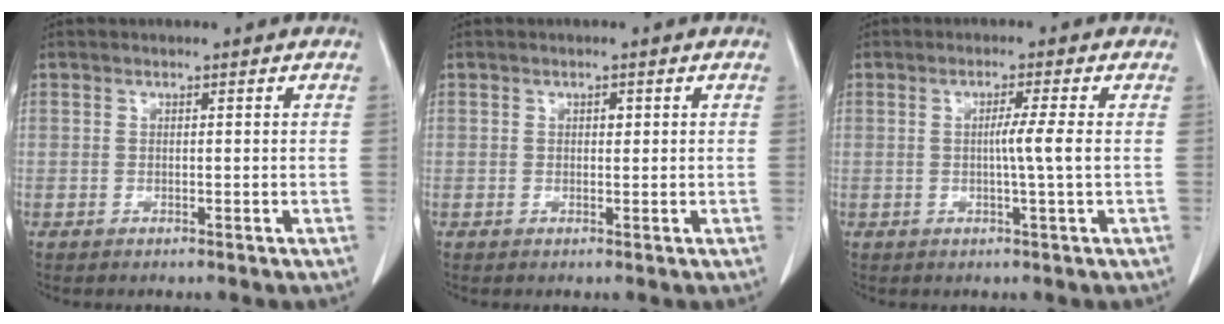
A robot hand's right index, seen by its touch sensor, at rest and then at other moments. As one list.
[{"total": 0.7, "force": [0.2, 0.4, 0.6], "torque": [-0.008, 0.000, 0.004]}, {"total": 3.4, "force": [-0.1, -1.0, 3.3], "torque": [-0.057, -0.004, -0.002]}]